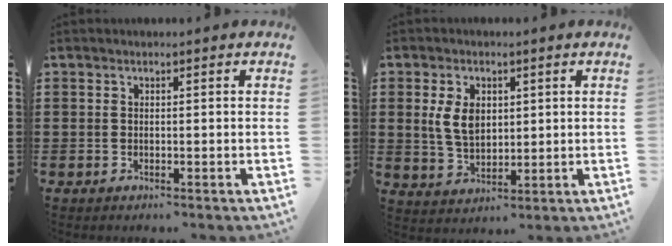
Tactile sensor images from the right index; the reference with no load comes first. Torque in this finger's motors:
{"motor_torque": [1.19, 0.54, 0.27, 0.13]}